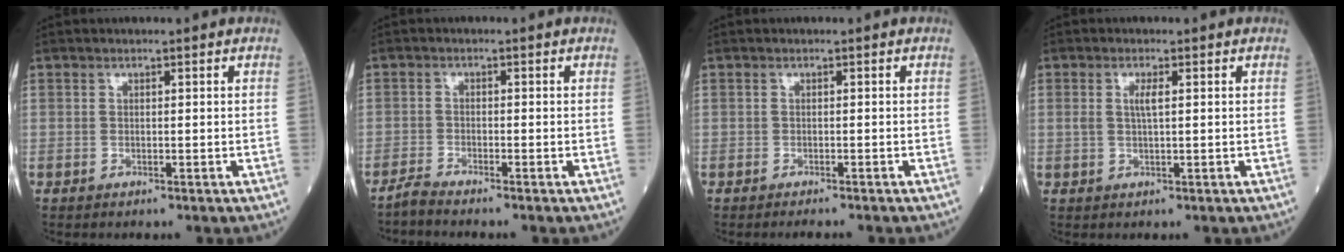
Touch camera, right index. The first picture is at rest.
{"total": 2.1, "force": [-2.0, -0.5, 0.4], "torque": [-0.015, -0.008, -0.044]}
{"total": 2.5, "force": [-2.3, 0.1, 1.0], "torque": [-0.013, -0.004, -0.030]}
{"total": 2.0, "force": [0.5, 0.3, 1.9], "torque": [-0.042, 0.001, 0.008]}